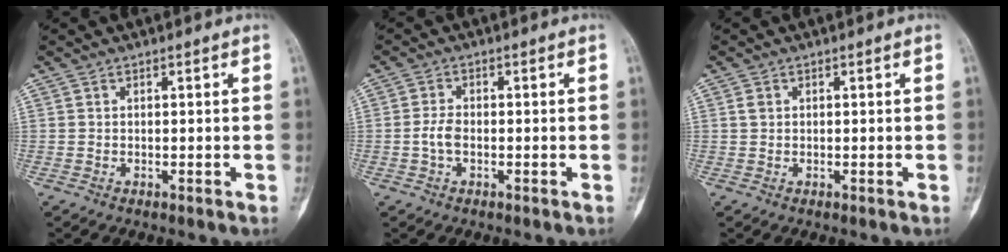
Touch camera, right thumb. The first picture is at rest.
{"total": 2.8, "force": [-0.7, 1.5, 2.3], "torque": [-0.051, 0.008, -0.017]}
{"total": 0.9, "force": [0.3, 0.7, 0.5], "torque": [-0.005, 0.005, 0.006]}